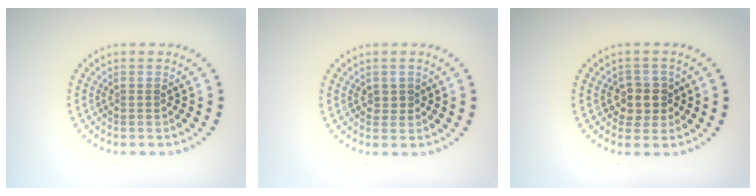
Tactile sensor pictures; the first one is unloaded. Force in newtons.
{"total": 0.7, "press": 0.7, "slide": 0.2}
{"total": 2.5, "press": 2.3, "slide": 0.9}